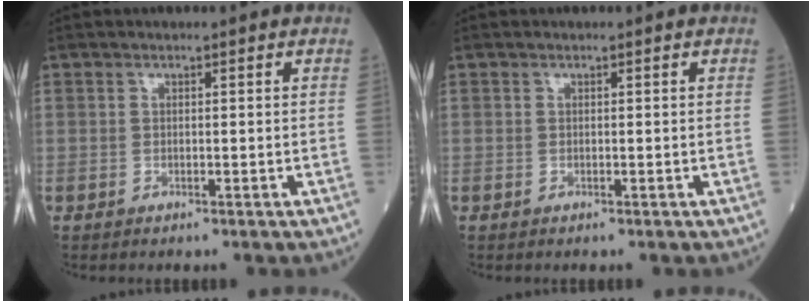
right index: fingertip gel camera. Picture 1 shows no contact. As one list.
[{"total": 0.0}]